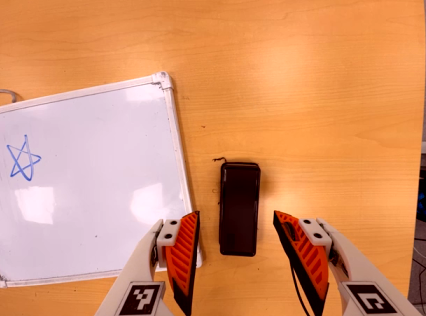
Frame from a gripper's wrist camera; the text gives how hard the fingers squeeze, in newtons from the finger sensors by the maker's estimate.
{"total": 0.0}